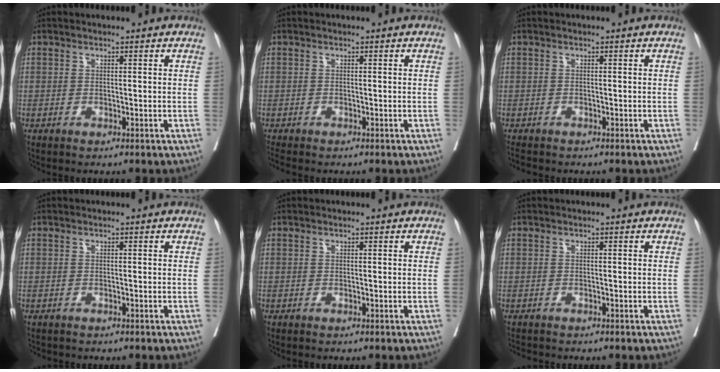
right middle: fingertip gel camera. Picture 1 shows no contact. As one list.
[{"total": 2.2, "force": [-2.0, 0.0, 0.9], "torque": [-0.015, -0.004, -0.032]}, {"total": 2.6, "force": [-2.3, 0.5, 0.9], "torque": [-0.020, -0.007, -0.033]}, {"total": 0.9, "force": [-0.8, 0.3, 0.2], "torque": [-0.009, -0.001, -0.010]}, {"total": 0.0}, {"total": 2.1, "force": [-2.0, 0.3, 0.6], "torque": [-0.013, -0.005, -0.028]}]